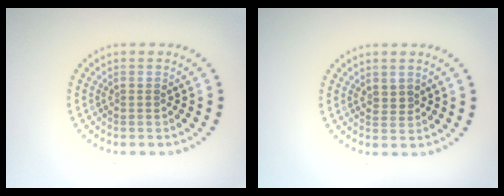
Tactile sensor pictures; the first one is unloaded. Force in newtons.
{"total": 0.7, "press": 0.5, "slide": 0.4}